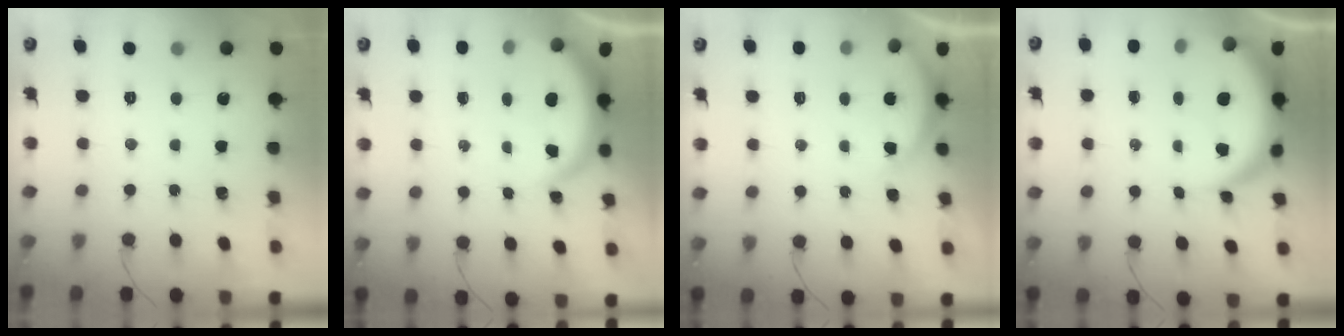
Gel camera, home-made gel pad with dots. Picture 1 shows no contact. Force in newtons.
{"total": 3.9, "press": 3.9, "slide": 0.2}
{"total": 2.6, "press": 2.5, "slide": 0.7}
{"total": 6.1, "press": 6.1, "slide": 0.7}